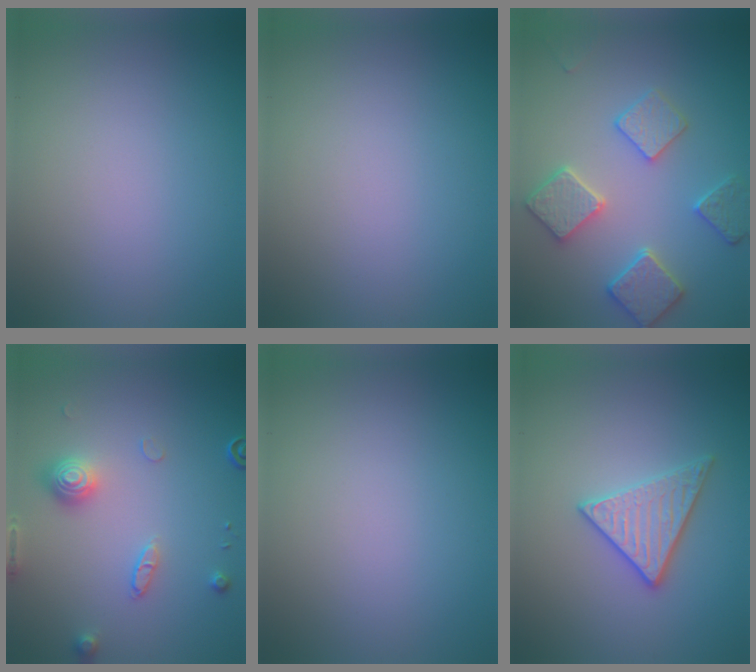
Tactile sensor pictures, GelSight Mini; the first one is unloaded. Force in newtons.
{"total": 0.0}
{"total": 4.2, "press": 4.1, "slide": 0.9}
{"total": 3.0, "press": 2.8, "slide": 0.9}
{"total": 0.0}
{"total": 3.0, "press": 2.9, "slide": 0.6}